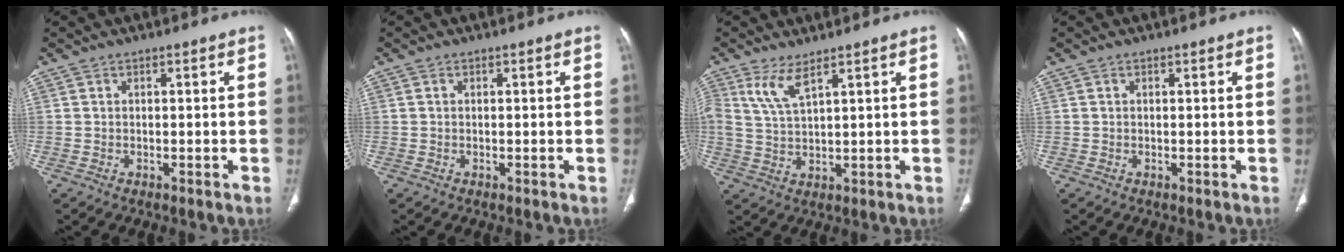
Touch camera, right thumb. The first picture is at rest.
{"total": 0.0}
{"total": 4.1, "force": [2.7, 1.0, 3.0], "torque": [-0.070, -0.015, 0.064]}
{"total": 0.0}